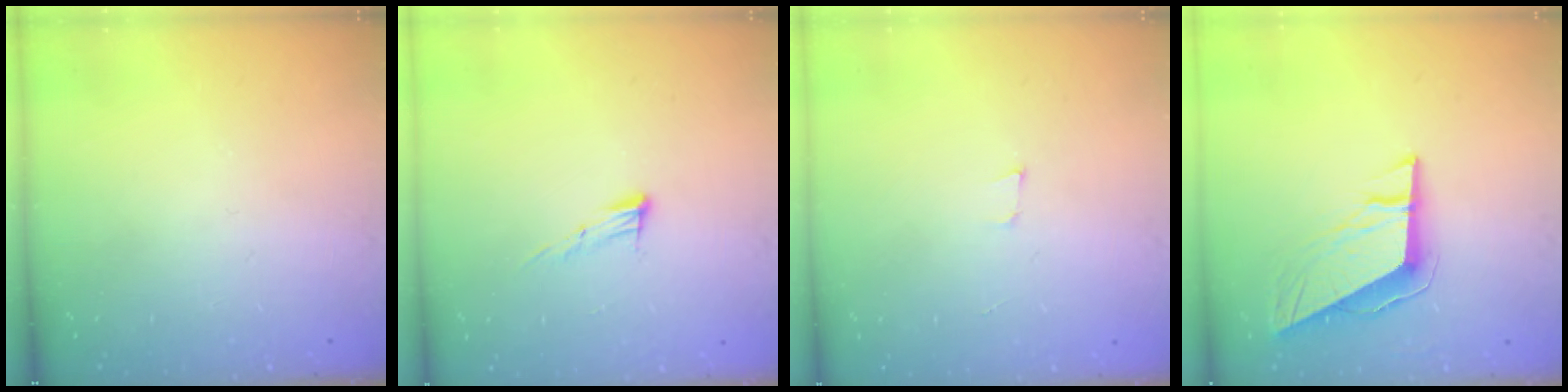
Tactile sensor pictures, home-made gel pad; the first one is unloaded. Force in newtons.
{"total": 8.1, "press": 7.9, "slide": 1.6}
{"total": 3.5, "press": 2.3, "slide": 2.6}
{"total": 9.6, "press": 9.4, "slide": 1.8}